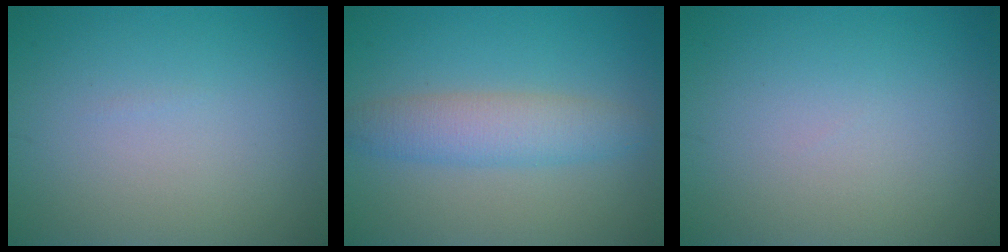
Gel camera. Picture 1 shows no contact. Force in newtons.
{"total": 3.9, "press": 3.9, "slide": 0.1}
{"total": 0.0}